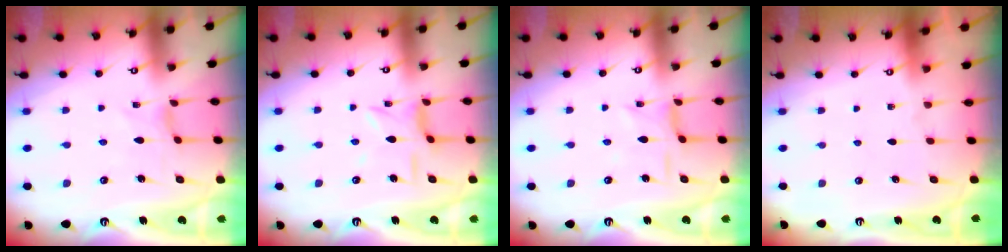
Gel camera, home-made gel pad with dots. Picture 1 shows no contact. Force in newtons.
{"total": 4.0, "press": 4.0, "slide": 0.3}
{"total": 2.3, "press": 2.3, "slide": 0.2}
{"total": 0.0}